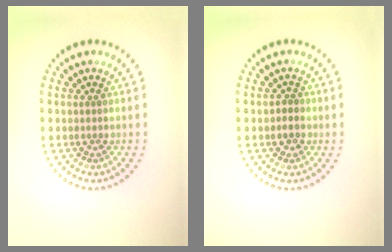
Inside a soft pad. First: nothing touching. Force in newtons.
{"total": 1.1, "press": 0.9, "slide": 0.7}